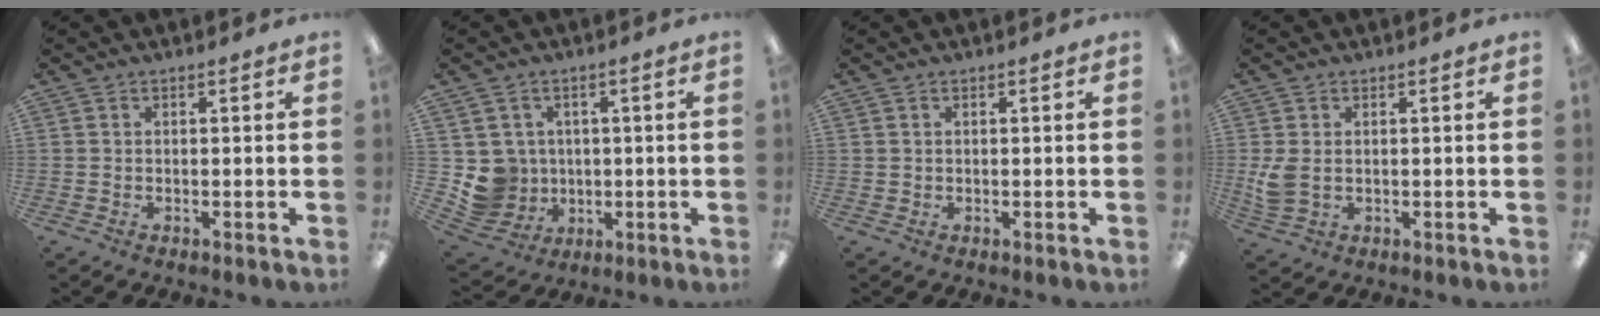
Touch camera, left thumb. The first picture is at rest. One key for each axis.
{"total": 7.6, "fx": 0.6, "fy": 7.6, "fz": 0.8, "tx": -0.048, "ty": 0.001, "tz": 0.026}
{"total": 0.6, "fx": 0.3, "fy": 0.5, "fz": 0.0, "tx": -0.001, "ty": 0.004, "tz": 0.006}
{"total": 4.6, "fx": 0.5, "fy": 3.2, "fz": 3.3, "tx": -0.074, "ty": -0.004, "tz": 0.006}